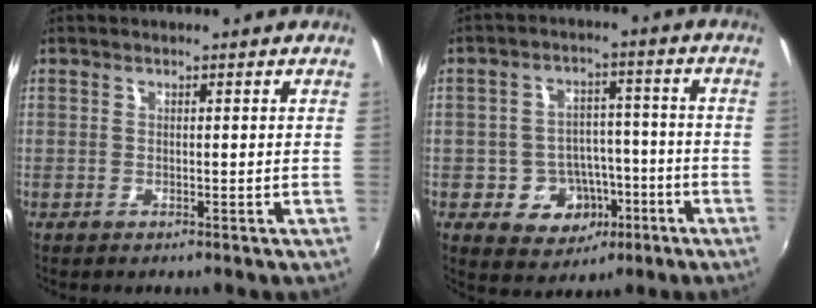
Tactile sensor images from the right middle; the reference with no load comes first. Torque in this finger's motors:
{"motor_torque": [0.66, -0.59, 0.06, 0.02]}